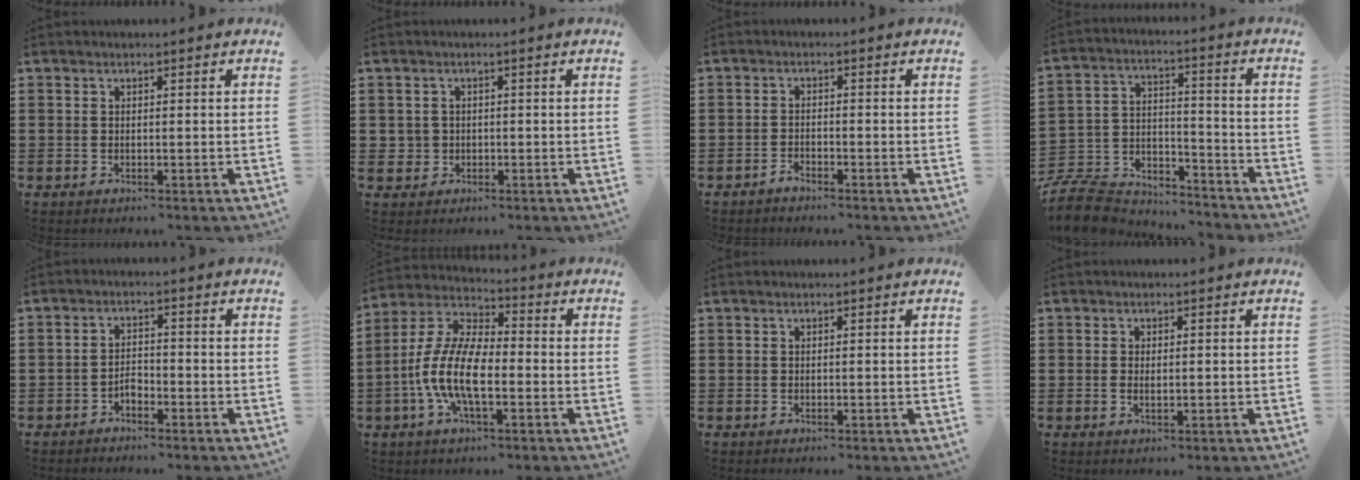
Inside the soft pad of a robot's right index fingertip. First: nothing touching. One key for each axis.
{"total": 1.9, "fx": -0.3, "fy": 1.8, "fz": 0.3, "tx": -0.013, "ty": 0.006, "tz": -0.008}
{"total": 1.4, "fx": -1.4, "fy": 0.1, "fz": 0.2, "tx": -0.007, "ty": 0.000, "tz": -0.027}
{"total": 9.7, "fx": -9.1, "fy": 2.8, "fz": 2.0, "tx": -0.056, "ty": 0.019, "tz": -0.182}
{"total": 2.0, "fx": -1.5, "fy": 1.0, "fz": 0.9, "tx": -0.021, "ty": 0.004, "tz": -0.033}
{"total": 11.0, "fx": -3.2, "fy": 4.5, "fz": 9.5, "tx": -0.229, "ty": -0.008, "tz": -0.067}
{"total": 0.0}
{"total": 1.2, "fx": 0.0, "fy": 0.5, "fz": 1.0, "tx": -0.020, "ty": 0.004, "tz": -0.001}